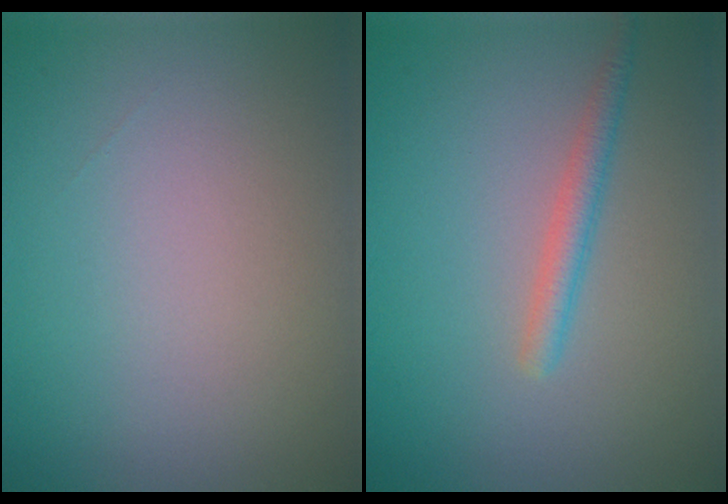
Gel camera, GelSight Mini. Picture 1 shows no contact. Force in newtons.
{"total": 1.8, "press": 1.8, "slide": 0.1}